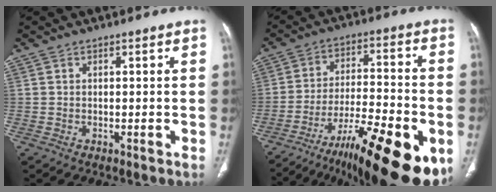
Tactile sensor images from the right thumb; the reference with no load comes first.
{"total": 22.9, "force": [-11.5, 6.3, 18.8], "torque": [-0.248, 0.043, -0.170]}